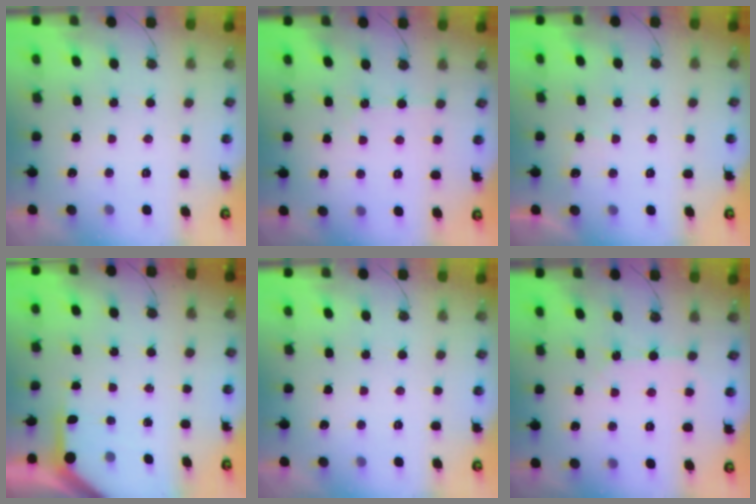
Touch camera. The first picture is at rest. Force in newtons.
{"total": 2.9, "press": 2.8, "slide": 0.5}
{"total": 3.3, "press": 3.2, "slide": 0.6}
{"total": 3.8, "press": 3.8, "slide": 0.3}
{"total": 0.5, "press": 0.4, "slide": 0.4}
{"total": 3.3, "press": 3.2, "slide": 0.3}